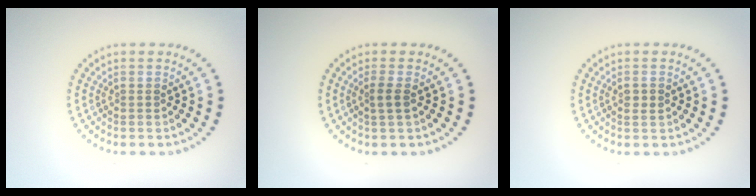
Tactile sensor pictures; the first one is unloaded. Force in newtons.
{"total": 1.2, "press": 1.1, "slide": 0.6}
{"total": 1.0, "press": 1.0, "slide": 0.3}